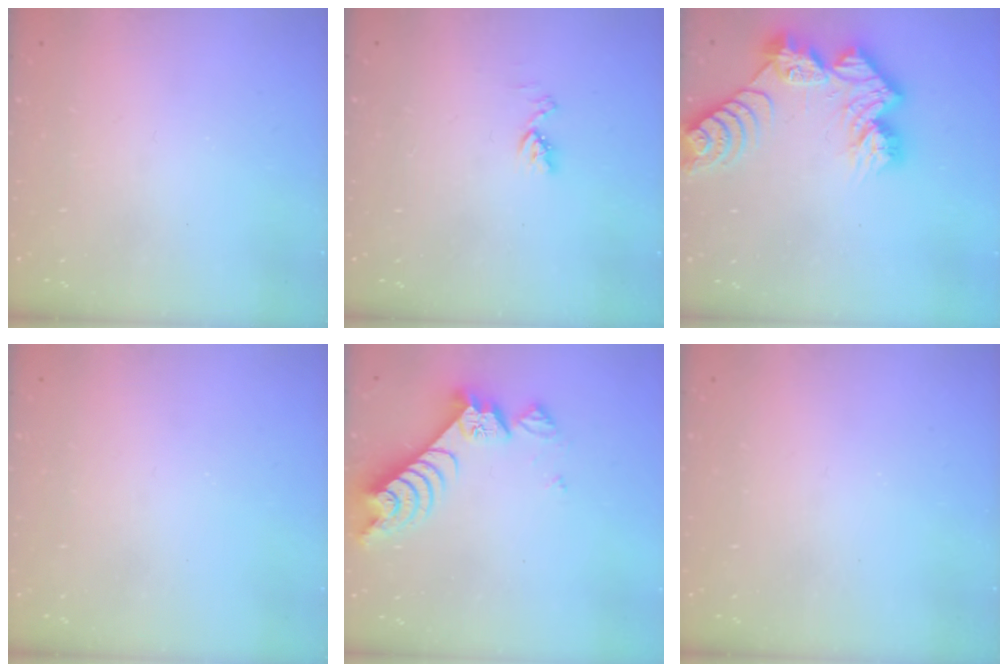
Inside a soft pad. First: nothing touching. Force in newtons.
{"total": 4.7, "press": 4.6, "slide": 0.6}
{"total": 12.9, "press": 12.8, "slide": 1.1}
{"total": 0.0}
{"total": 8.4, "press": 8.3, "slide": 0.9}
{"total": 0.0}